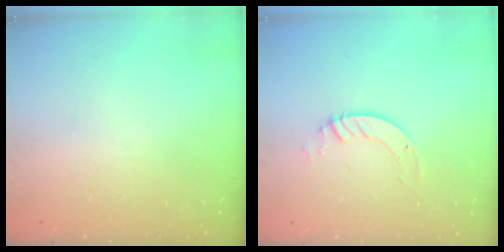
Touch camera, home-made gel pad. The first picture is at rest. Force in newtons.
{"total": 3.6, "press": 3.6, "slide": 0.1}